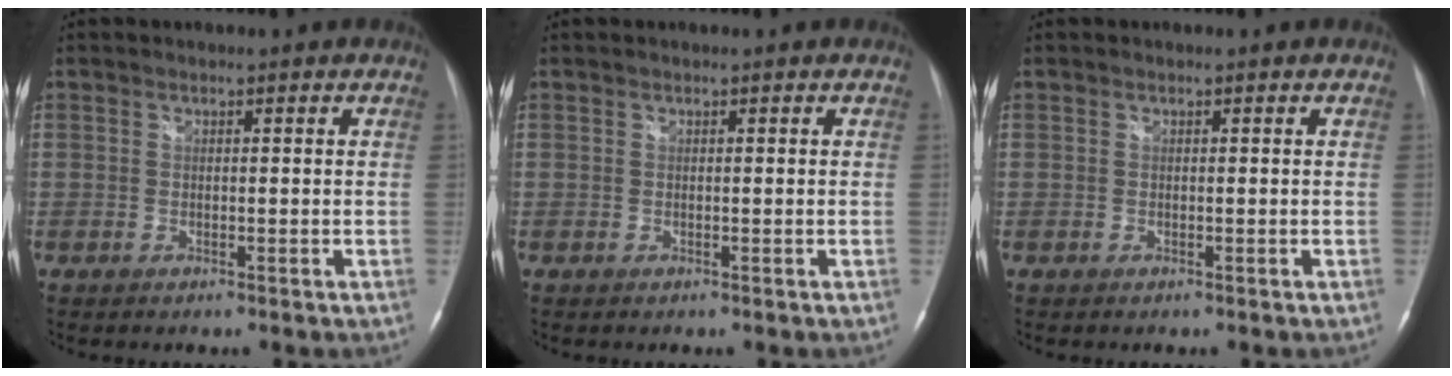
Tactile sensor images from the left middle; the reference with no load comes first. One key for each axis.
{"total": 0.0}
{"total": 0.0}